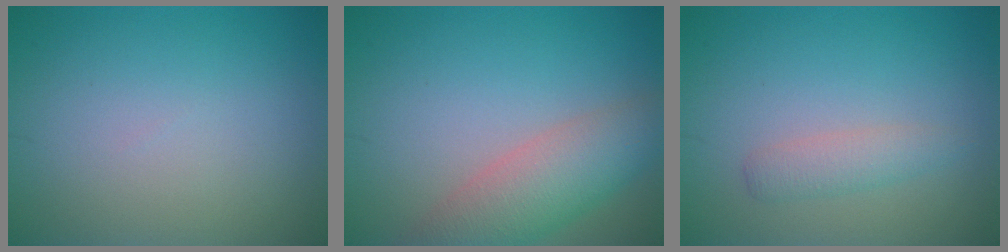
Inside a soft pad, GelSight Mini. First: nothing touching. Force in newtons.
{"total": 5.5, "press": 5.5, "slide": 0.3}
{"total": 1.8, "press": 1.8, "slide": 0.0}